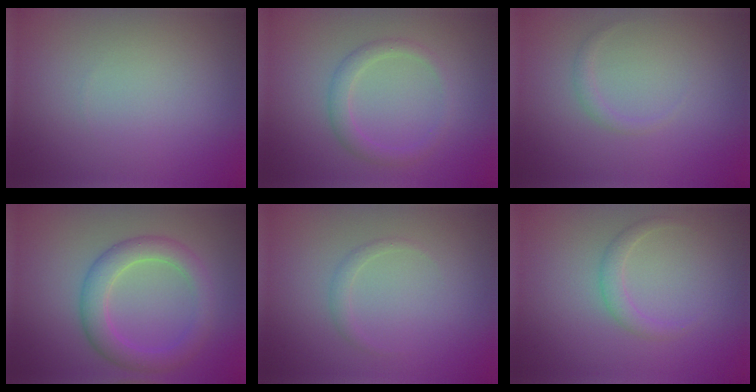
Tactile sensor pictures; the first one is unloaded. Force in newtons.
{"total": 2.1, "press": 2.1, "slide": 0.1}
{"total": 0.8, "press": 0.8, "slide": 0.1}
{"total": 4.3, "press": 4.3, "slide": 0.2}
{"total": 1.0, "press": 1.0, "slide": 0.0}
{"total": 1.6, "press": 1.6, "slide": 0.2}